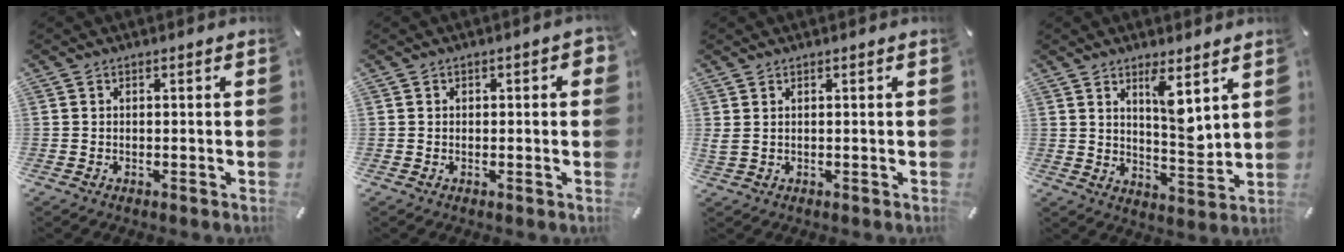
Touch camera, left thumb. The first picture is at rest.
{"total": 1.4, "force": [-0.1, 1.1, 0.8], "torque": [-0.007, 0.004, -0.005]}
{"total": 1.4, "force": [0.8, 0.5, 1.1], "torque": [-0.023, 0.000, 0.014]}
{"total": 8.4, "force": [5.3, 2.6, 6.1], "torque": [-0.094, -0.041, 0.087]}